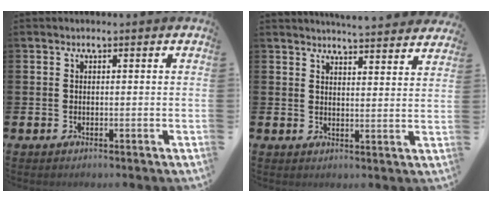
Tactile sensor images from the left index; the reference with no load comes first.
{"total": 4.9, "force": [4.9, -0.3, 0.2], "torque": [-0.004, -0.034, 0.086]}